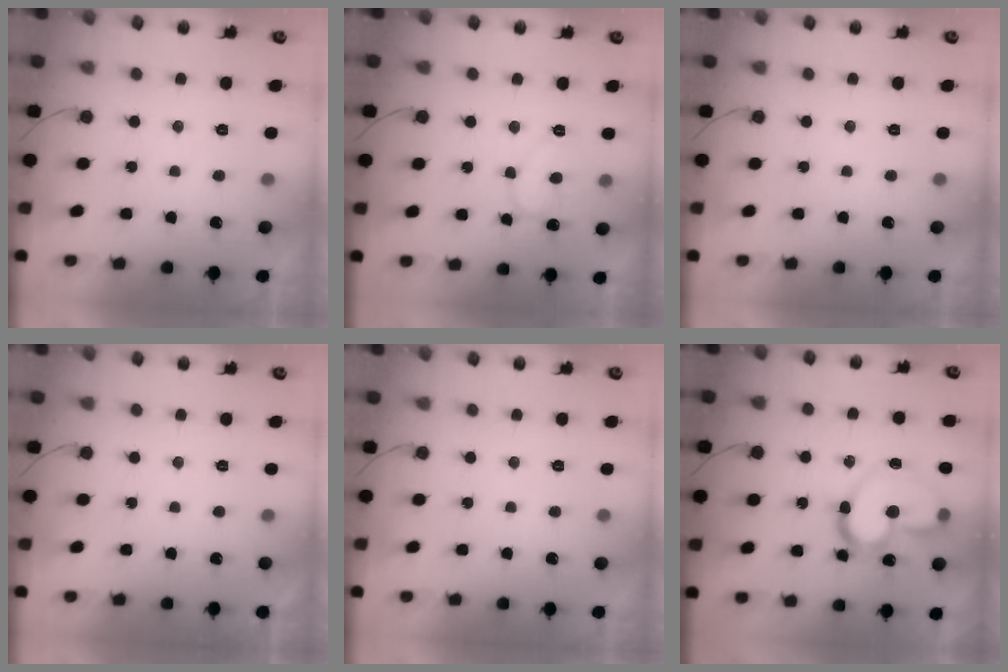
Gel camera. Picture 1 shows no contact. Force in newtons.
{"total": 8.7, "press": 8.6, "slide": 0.6}
{"total": 0.0}
{"total": 1.9, "press": 1.9, "slide": 0.0}
{"total": 0.0}
{"total": 16.8, "press": 16.7, "slide": 1.5}